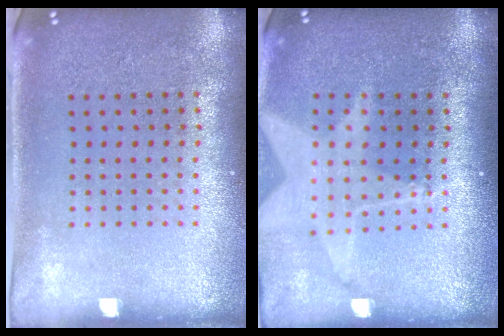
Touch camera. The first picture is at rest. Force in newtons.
{"total": 1.8, "press": 1.5, "slide": 1.1}